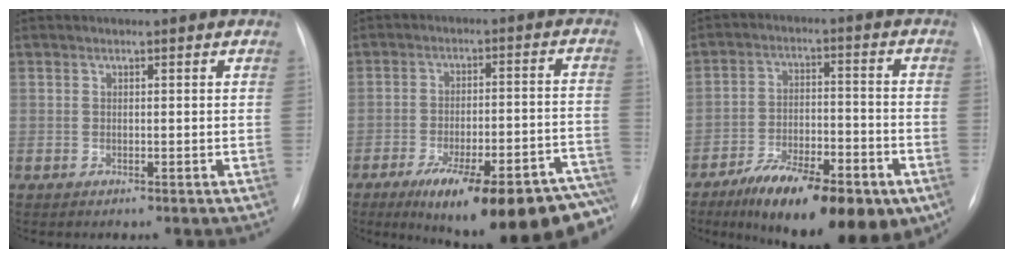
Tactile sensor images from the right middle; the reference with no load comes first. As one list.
[{"total": 23.5, "force": [-17.4, 4.1, 15.2], "torque": [-0.146, 0.015, -0.239]}, {"total": 18.7, "force": [-11.6, 5.9, 13.4], "torque": [-0.173, 0.005, -0.179]}]